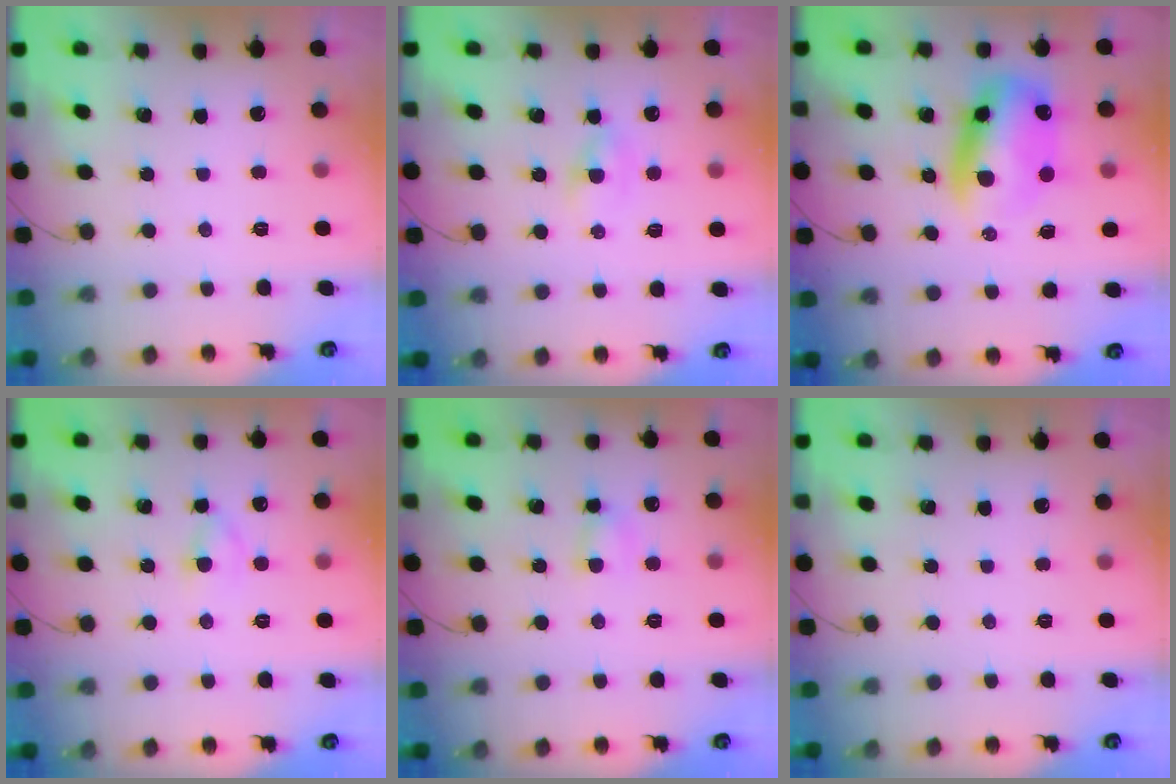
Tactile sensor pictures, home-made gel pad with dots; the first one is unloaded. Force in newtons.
{"total": 2.7, "press": 2.5, "slide": 0.9}
{"total": 11.0, "press": 10.6, "slide": 2.7}
{"total": 2.5, "press": 2.2, "slide": 1.2}
{"total": 4.0, "press": 3.9, "slide": 1.1}
{"total": 0.0}